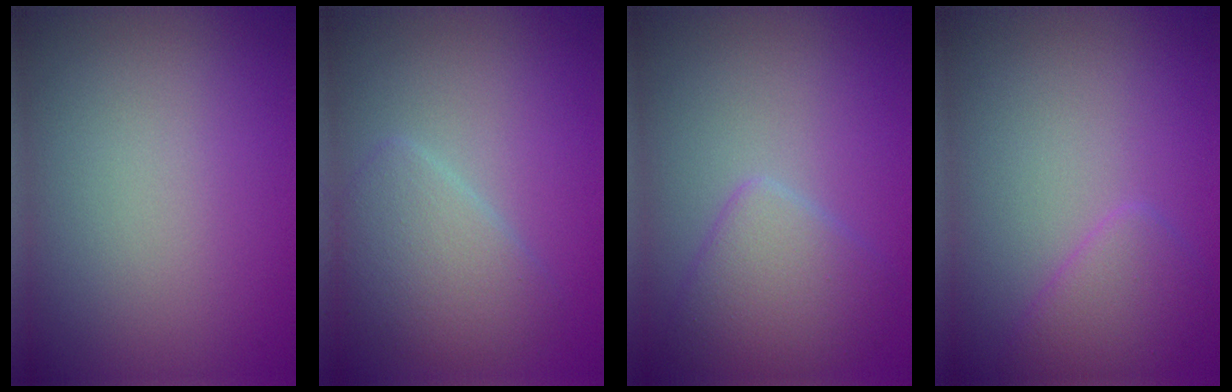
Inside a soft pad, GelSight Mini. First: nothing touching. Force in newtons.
{"total": 3.6, "press": 3.6, "slide": 0.3}
{"total": 3.7, "press": 3.7, "slide": 0.2}
{"total": 2.5, "press": 2.5, "slide": 0.1}